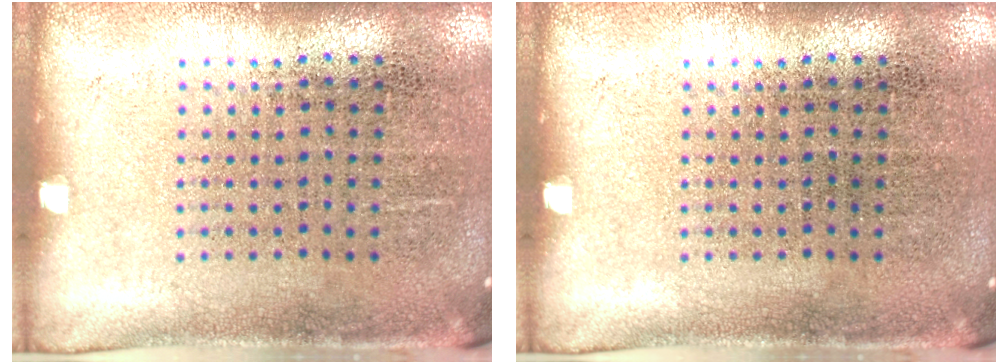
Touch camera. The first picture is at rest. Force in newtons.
{"total": 0.0}